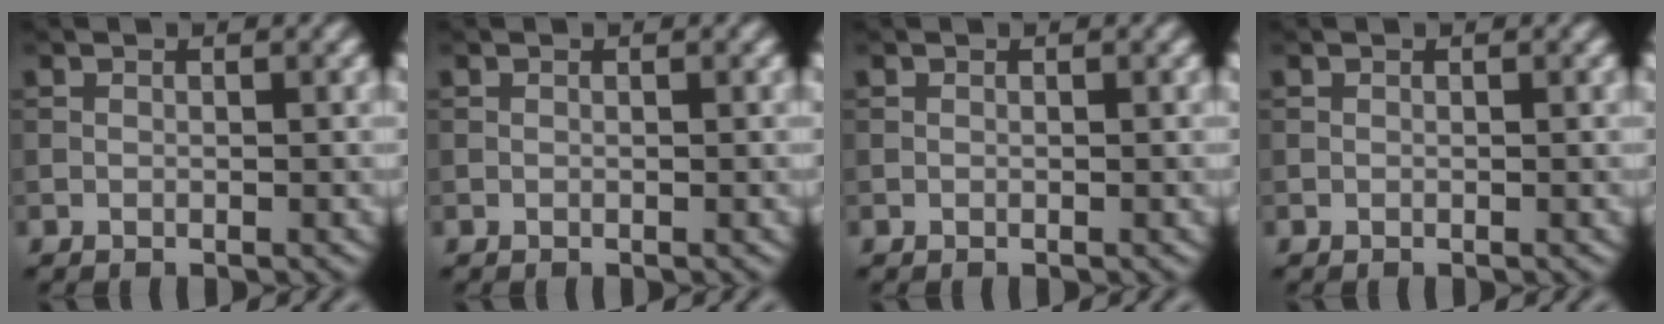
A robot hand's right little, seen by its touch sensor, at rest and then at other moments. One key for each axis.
{"total": 0.0}
{"total": 0.0}
{"total": 0.0}